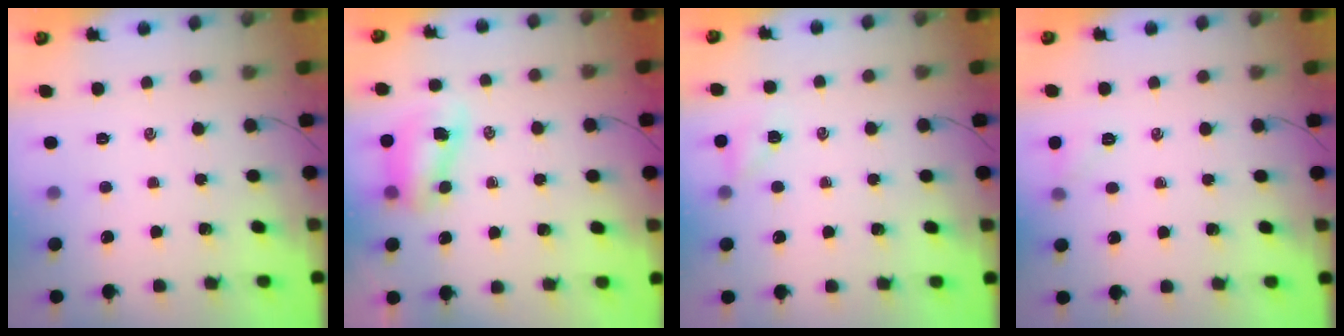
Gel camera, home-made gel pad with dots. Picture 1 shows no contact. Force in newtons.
{"total": 8.1, "press": 8.0, "slide": 1.0}
{"total": 5.0, "press": 4.8, "slide": 1.2}
{"total": 5.3, "press": 5.1, "slide": 1.4}